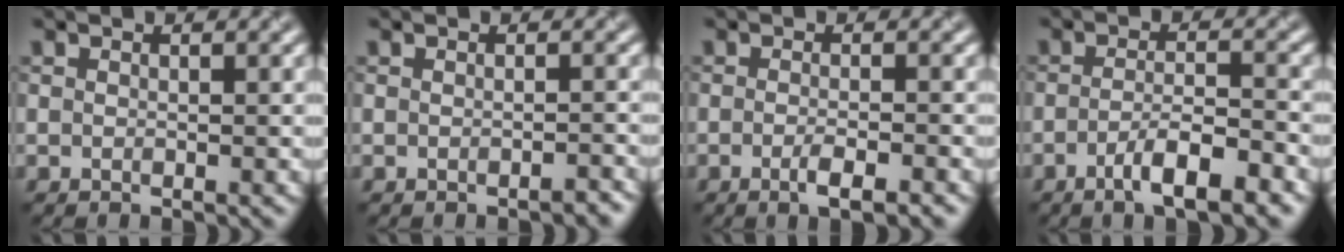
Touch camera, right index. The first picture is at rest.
{"total": 1.7, "force": [-0.9, 0.5, 1.3], "torque": [-0.015, 0.000, -0.009]}
{"total": 2.6, "force": [-1.3, 0.7, 2.1], "torque": [-0.030, 0.001, -0.023]}
{"total": 4.9, "force": [-2.8, 1.2, 3.9], "torque": [-0.066, 0.006, -0.048]}